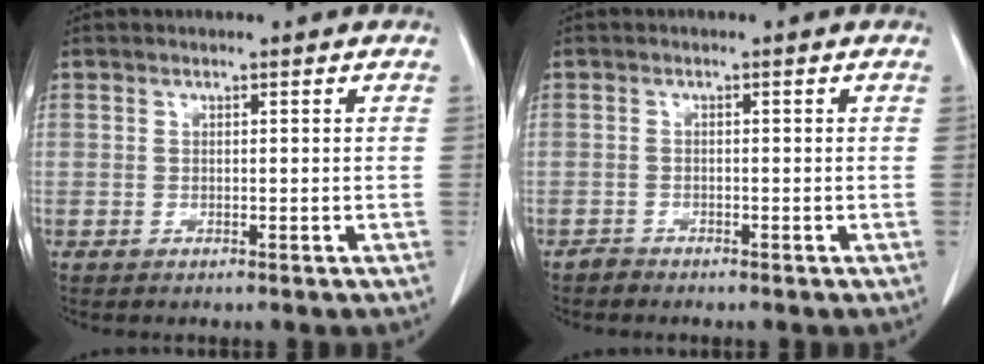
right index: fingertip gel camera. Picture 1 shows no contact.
{"total": 0.8, "force": [-0.8, 0.2, -0.2], "torque": [0.003, -0.002, -0.019]}